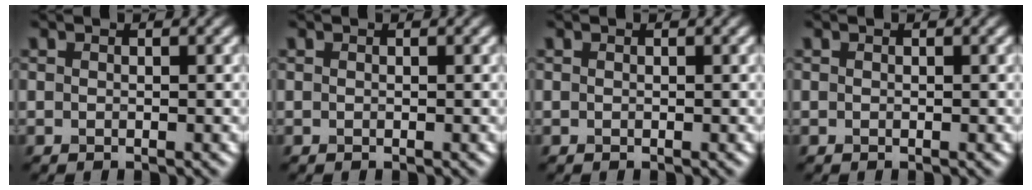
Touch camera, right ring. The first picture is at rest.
{"total": 0.0}
{"total": 0.0}
{"total": 0.0}